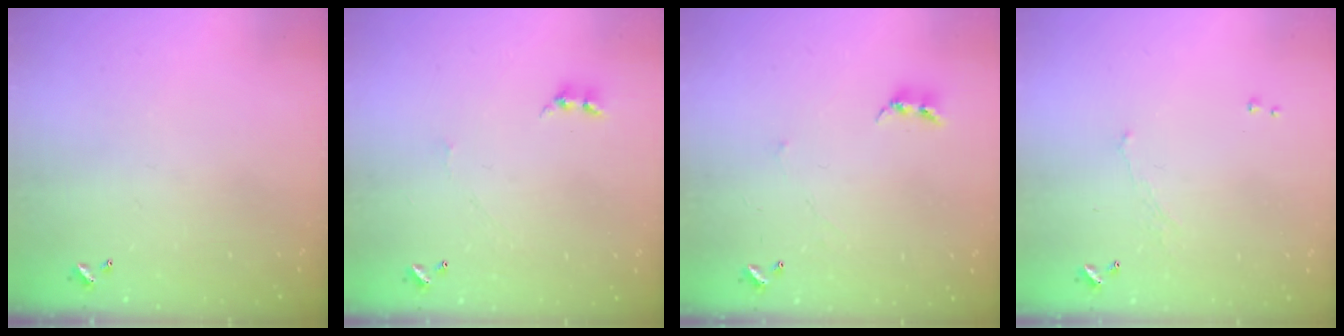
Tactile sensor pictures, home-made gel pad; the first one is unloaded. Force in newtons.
{"total": 0.9, "press": 0.8, "slide": 0.4}
{"total": 2.4, "press": 2.4, "slide": 0.4}
{"total": 1.1, "press": 1.0, "slide": 0.6}